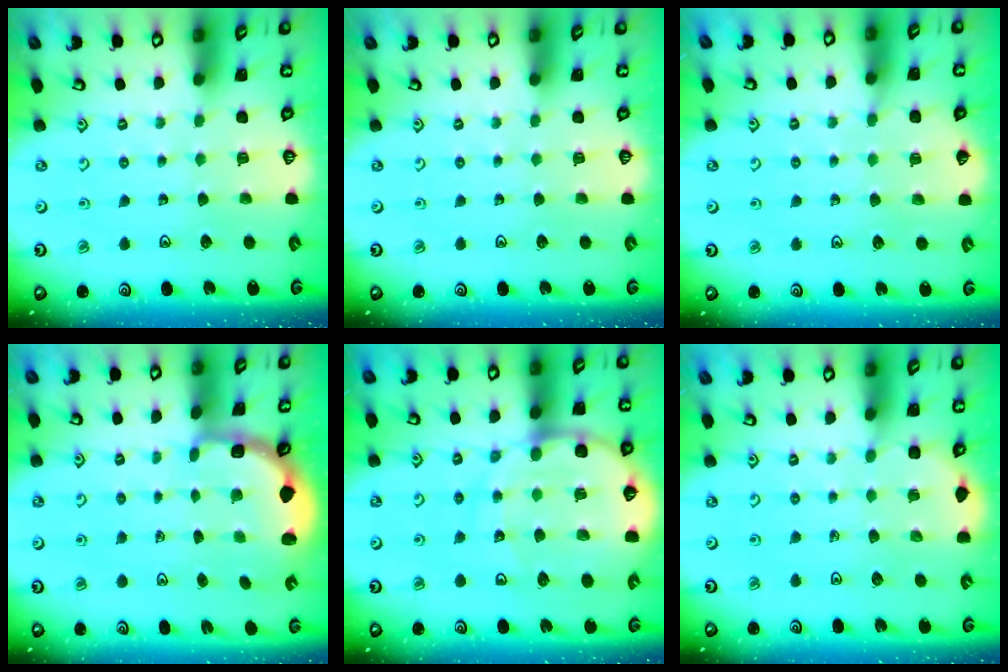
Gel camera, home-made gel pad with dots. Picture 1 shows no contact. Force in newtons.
{"total": 0.0}
{"total": 6.1, "press": 6.0, "slide": 0.9}
{"total": 2.8, "press": 2.2, "slide": 1.7}
{"total": 15.2, "press": 14.9, "slide": 3.1}
{"total": 3.3, "press": 3.0, "slide": 1.5}